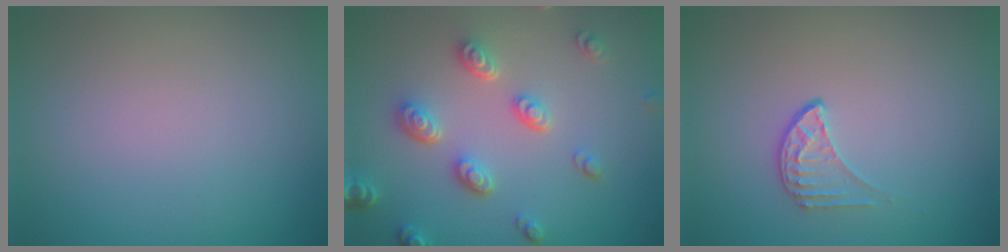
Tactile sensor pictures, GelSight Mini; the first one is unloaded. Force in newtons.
{"total": 4.4, "press": 3.5, "slide": 2.7}
{"total": 1.6, "press": 1.0, "slide": 1.2}